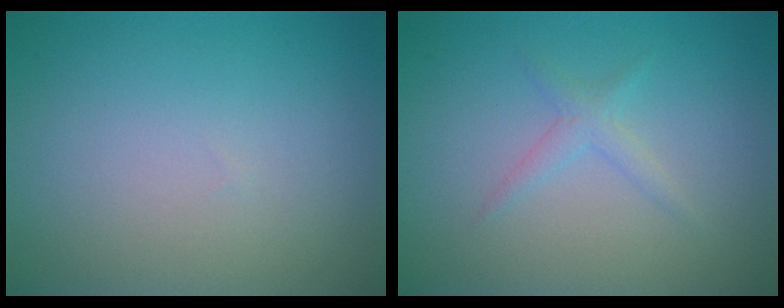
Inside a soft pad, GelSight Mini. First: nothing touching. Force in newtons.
{"total": 1.3, "press": 1.3, "slide": 0.0}